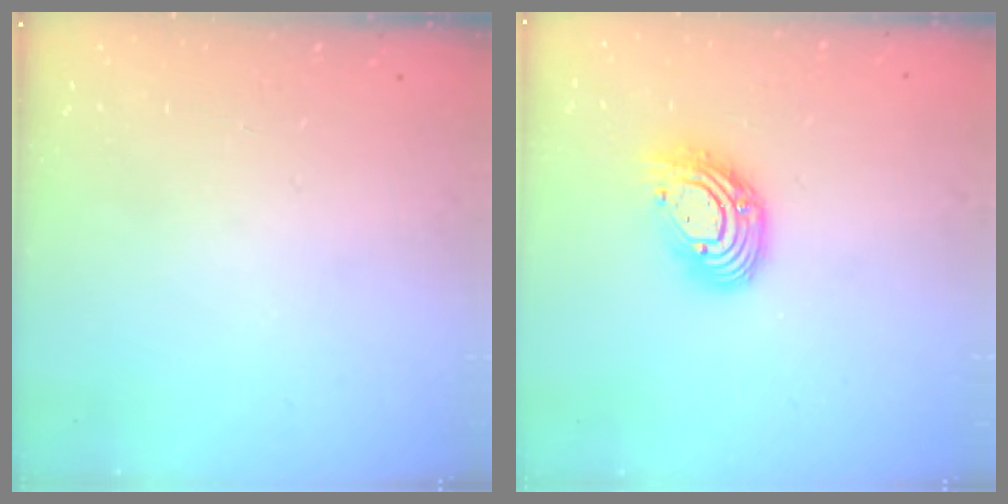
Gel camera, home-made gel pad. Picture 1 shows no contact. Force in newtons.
{"total": 11.5, "press": 11.4, "slide": 0.9}